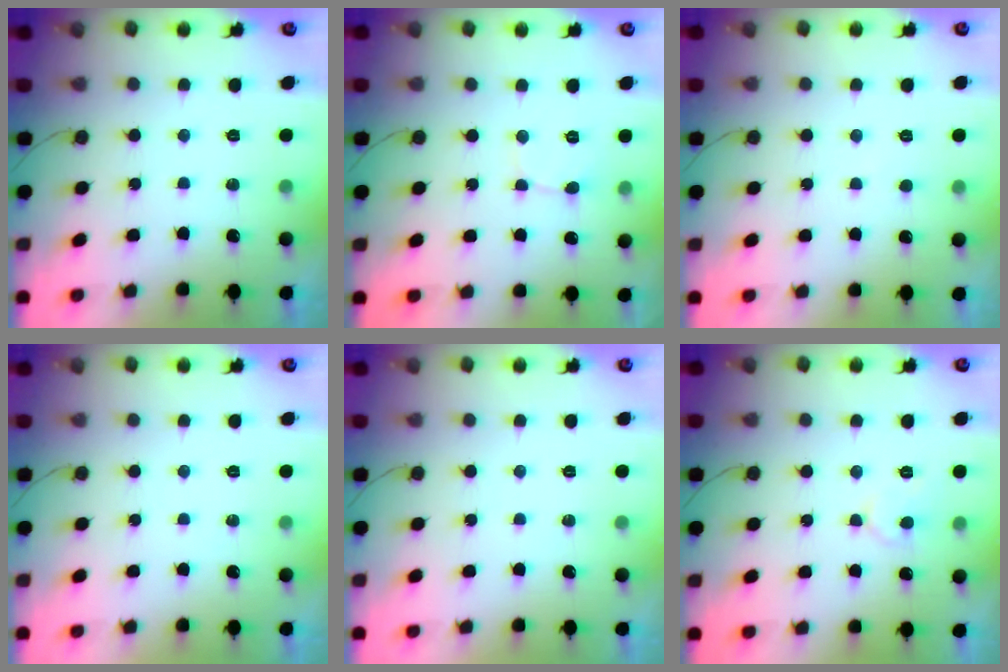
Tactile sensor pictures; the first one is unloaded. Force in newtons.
{"total": 2.5, "press": 2.5, "slide": 0.3}
{"total": 1.8, "press": 1.8, "slide": 0.2}
{"total": 0.0}
{"total": 0.0}
{"total": 4.8, "press": 4.8, "slide": 0.3}